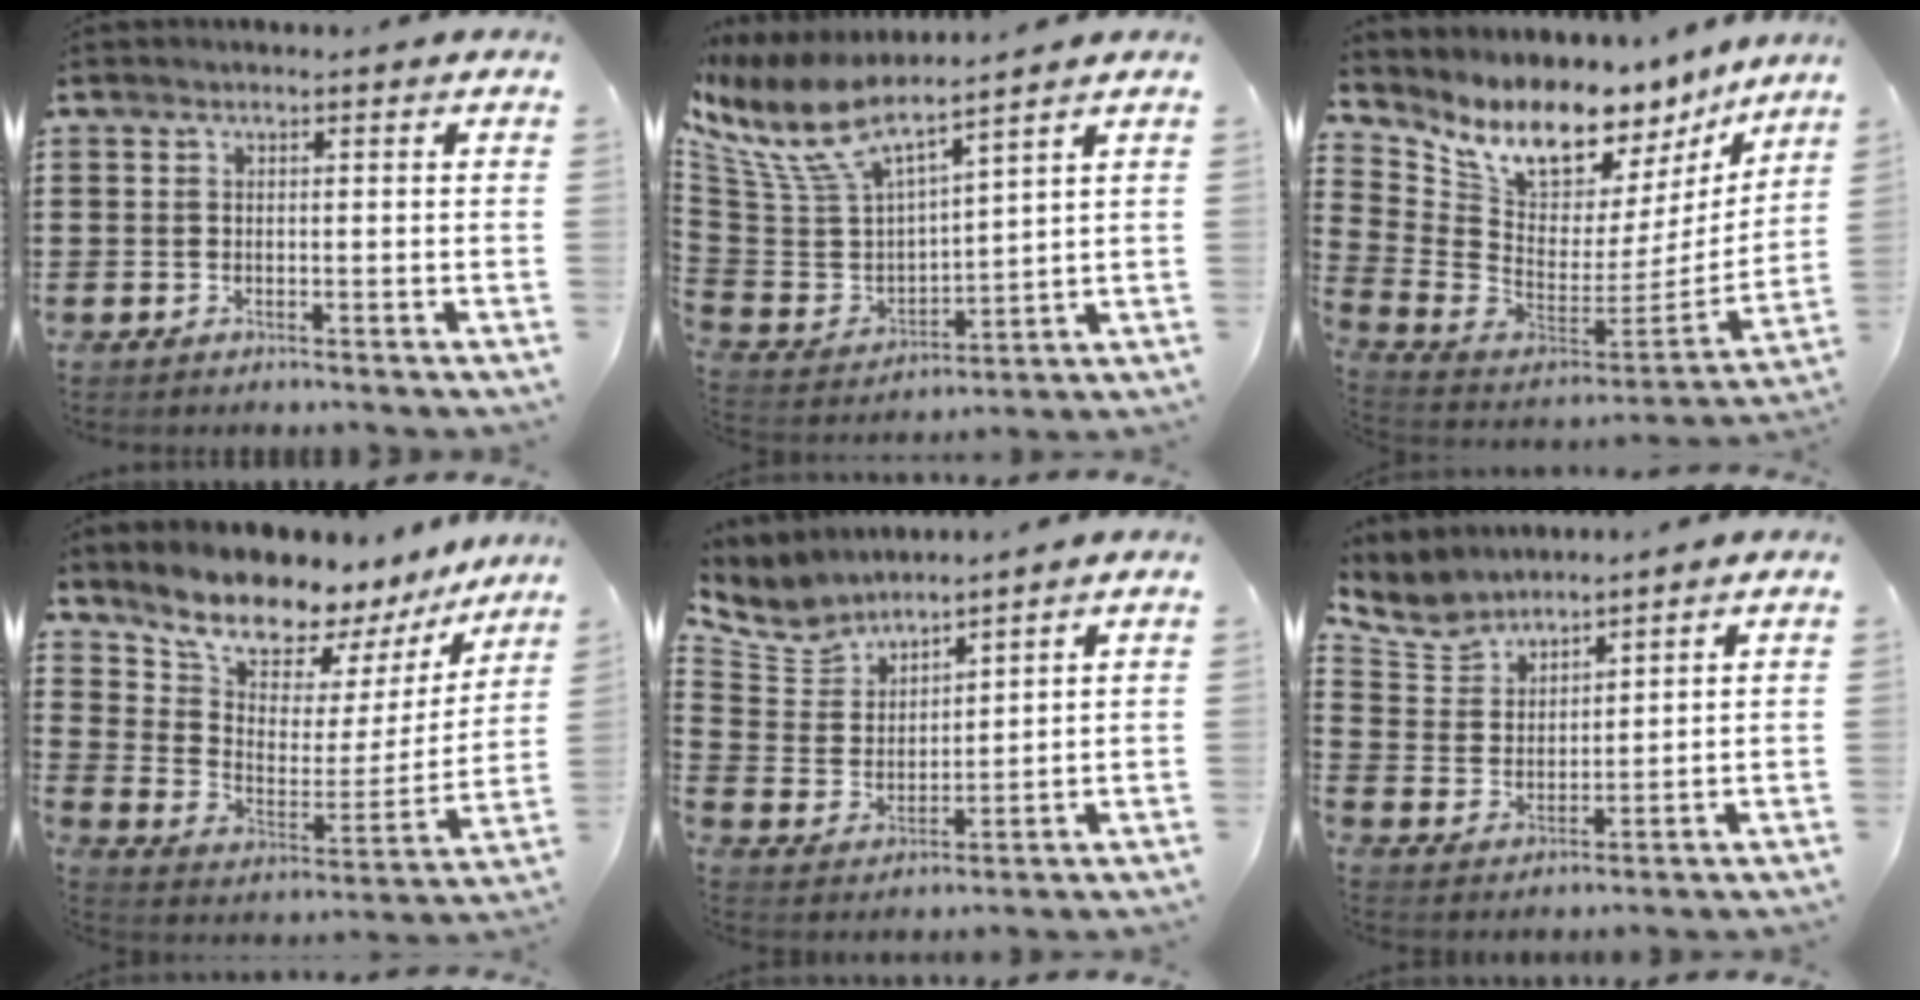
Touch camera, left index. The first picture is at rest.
{"total": 9.8, "force": [7.4, 2.9, 5.7], "torque": [-0.154, -0.051, 0.129]}
{"total": 9.9, "force": [7.9, 4.1, 4.3], "torque": [-0.113, -0.074, 0.138]}
{"total": 10.6, "force": [9.8, 3.0, 2.7], "torque": [-0.078, -0.087, 0.167]}
{"total": 6.3, "force": [5.8, 2.3, 0.8], "torque": [-0.051, -0.031, 0.104]}
{"total": 5.5, "force": [5.1, 1.9, 0.6], "torque": [-0.041, -0.020, 0.092]}